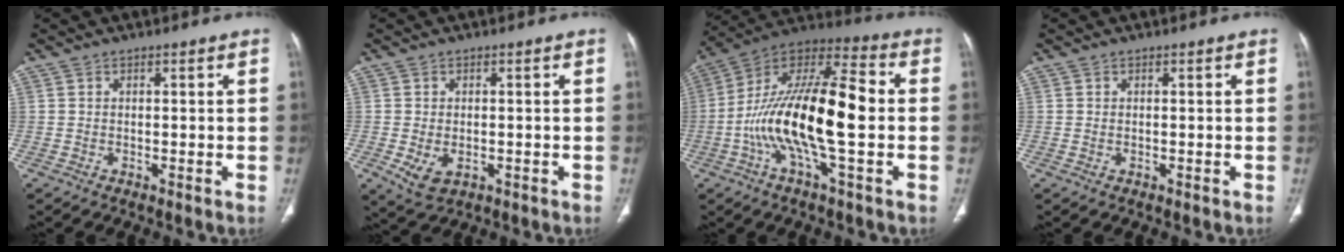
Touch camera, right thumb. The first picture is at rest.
{"total": 4.8, "force": [-1.2, 3.1, 3.5], "torque": [-0.064, -0.003, -0.007]}
{"total": 21.7, "force": [-2.5, 6.1, 20.6], "torque": [-0.395, 0.031, -0.051]}
{"total": 0.0}